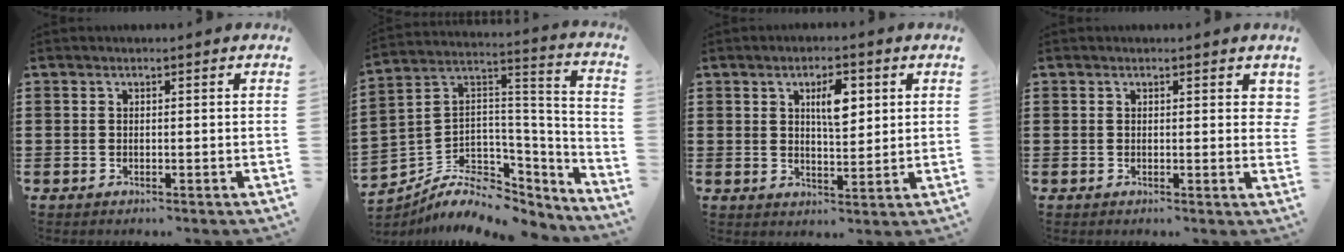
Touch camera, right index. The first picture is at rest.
{"total": 8.6, "force": [-5.6, 5.2, 3.9], "torque": [-0.082, 0.000, -0.100]}
{"total": 5.2, "force": [1.9, 2.0, 4.5], "torque": [-0.078, 0.004, 0.026]}
{"total": 1.0, "force": [0.5, 0.6, 0.6], "torque": [-0.004, 0.003, 0.007]}